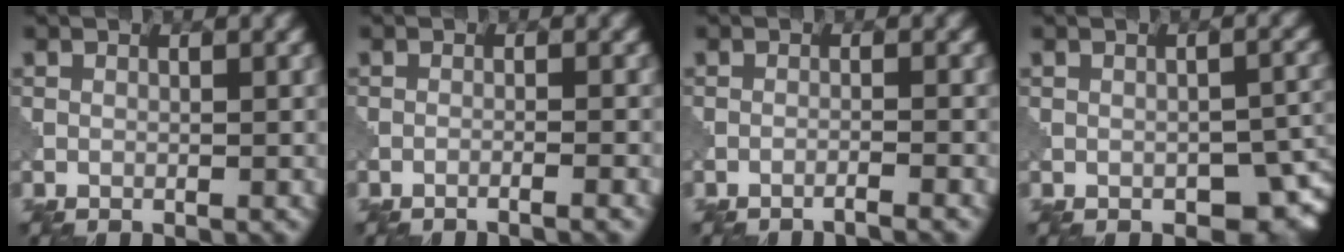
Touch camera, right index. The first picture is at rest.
{"total": 1.9, "force": [-1.2, 0.4, 1.5], "torque": [-0.016, 0.008, -0.033]}
{"total": 2.0, "force": [-1.5, 0.2, 1.2], "torque": [-0.013, 0.007, -0.037]}
{"total": 4.3, "force": [-1.7, 2.6, 3.0], "torque": [-0.029, -0.007, -0.013]}